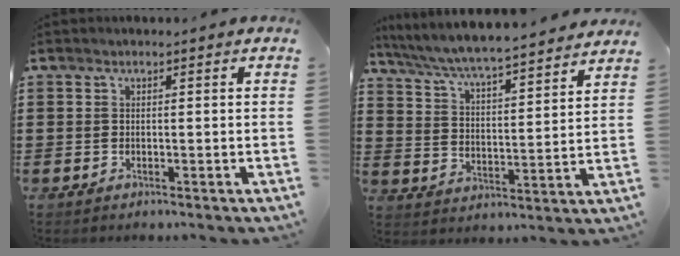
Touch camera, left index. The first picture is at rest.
{"total": 5.6, "force": [5.4, -0.2, 1.7], "torque": [-0.057, -0.040, 0.086]}